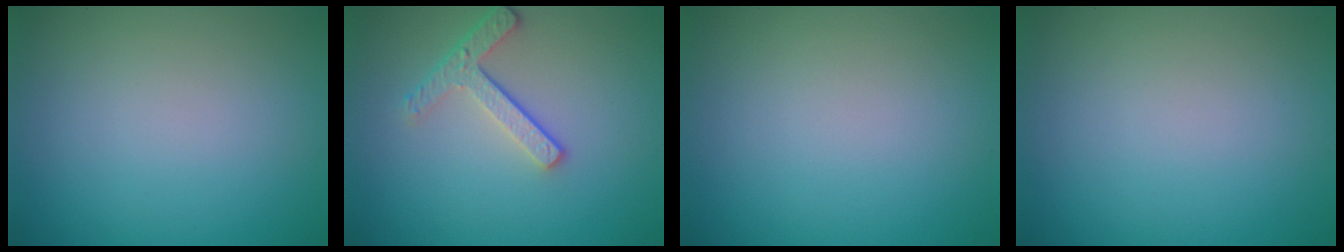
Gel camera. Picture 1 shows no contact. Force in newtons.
{"total": 2.9, "press": 2.4, "slide": 1.6}
{"total": 0.0}
{"total": 0.0}